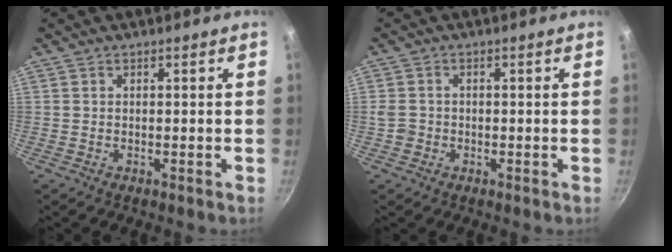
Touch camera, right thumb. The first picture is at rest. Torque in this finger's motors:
{"motor_torque": [-0.20, -0.39, -0.22, 0.05, -0.01]}